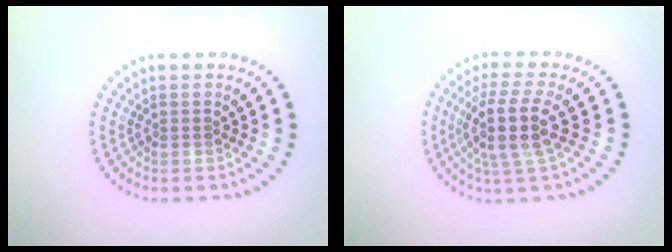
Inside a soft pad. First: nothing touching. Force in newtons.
{"total": 4.4, "press": 3.6, "slide": 2.4}